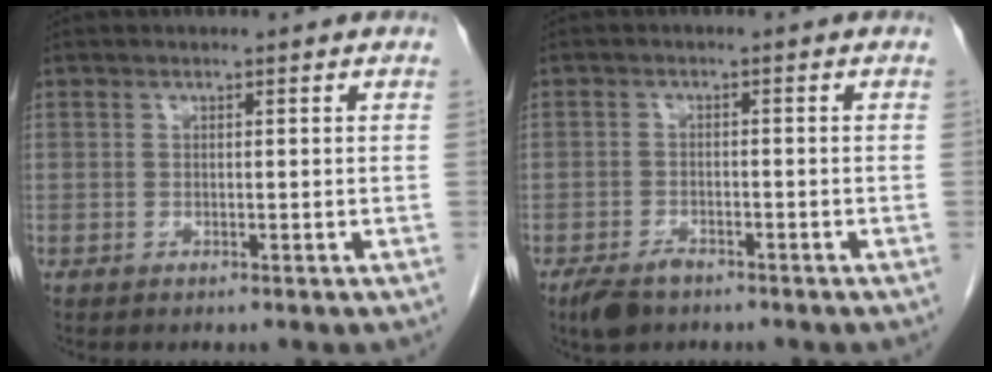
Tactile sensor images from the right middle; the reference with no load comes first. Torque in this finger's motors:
{"motor_torque": [0.29, -0.17, 0.02, 0.01]}